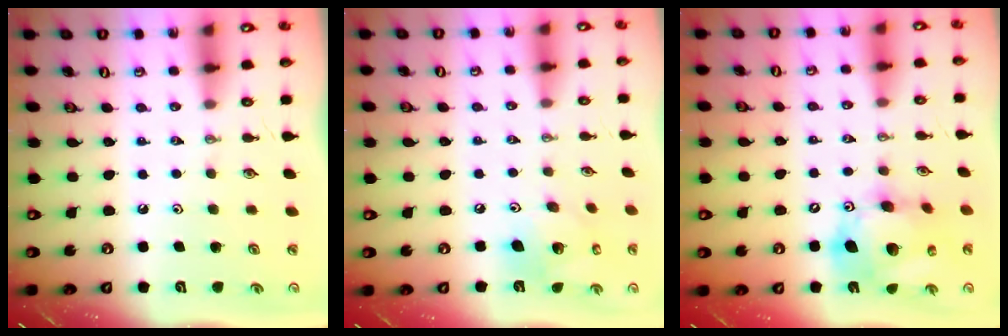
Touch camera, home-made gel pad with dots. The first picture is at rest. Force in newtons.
{"total": 13.1, "press": 12.8, "slide": 2.4}
{"total": 17.8, "press": 17.5, "slide": 2.9}